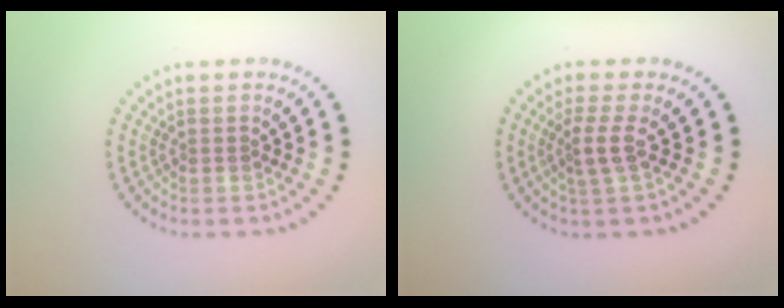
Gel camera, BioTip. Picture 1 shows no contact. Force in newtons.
{"total": 2.1, "press": 1.5, "slide": 1.5}